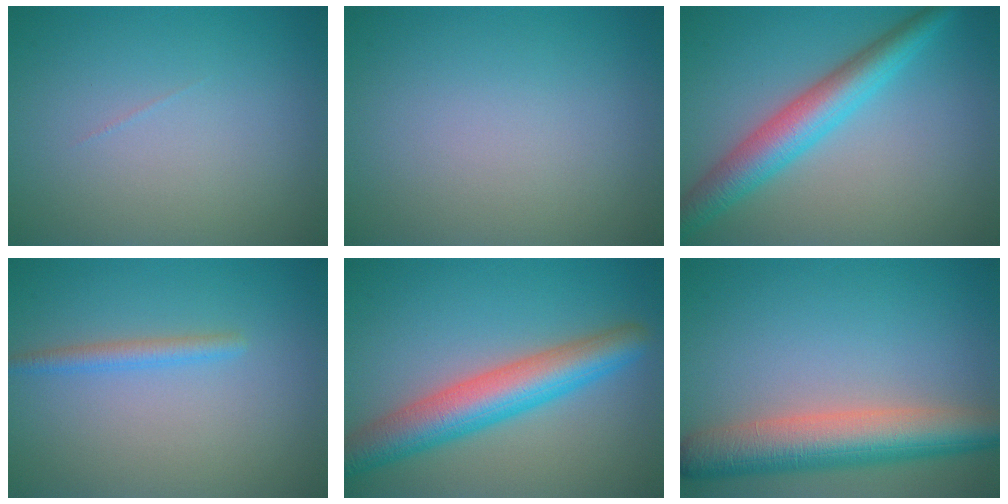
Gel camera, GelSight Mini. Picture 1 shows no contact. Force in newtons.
{"total": 0.0}
{"total": 5.5, "press": 5.5, "slide": 0.1}
{"total": 1.7, "press": 1.7, "slide": 0.1}
{"total": 6.8, "press": 6.8, "slide": 0.4}
{"total": 7.5, "press": 7.5, "slide": 0.4}